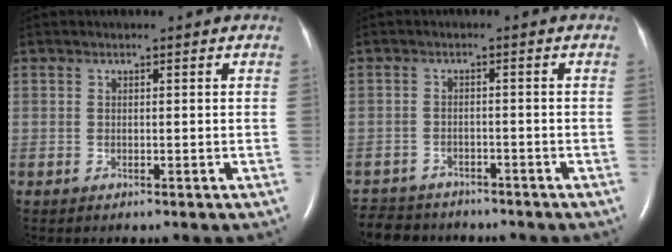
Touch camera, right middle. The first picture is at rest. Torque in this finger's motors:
{"motor_torque": [0.21, -0.36, -0.02, 0.02]}